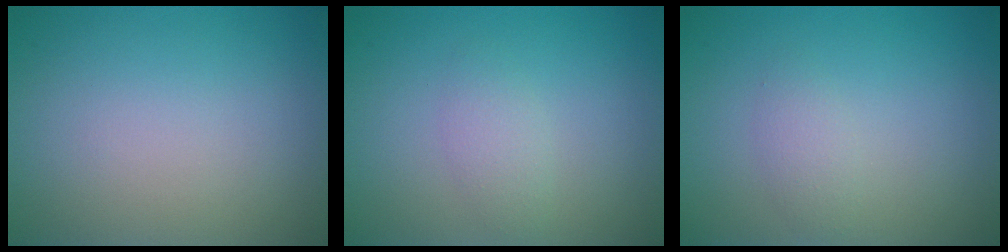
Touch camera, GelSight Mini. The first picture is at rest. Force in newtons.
{"total": 1.6, "press": 1.6, "slide": 0.1}
{"total": 1.3, "press": 1.3, "slide": 0.1}